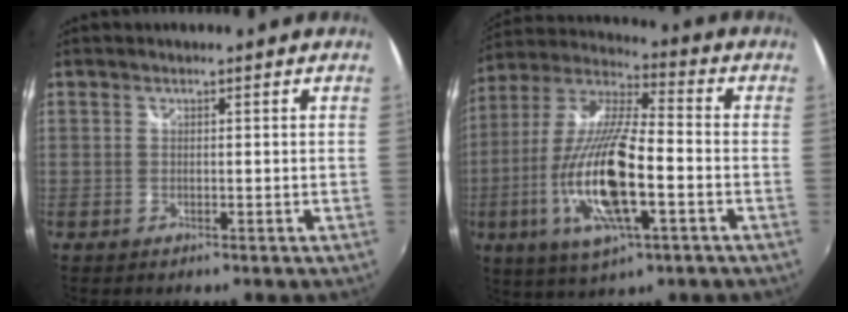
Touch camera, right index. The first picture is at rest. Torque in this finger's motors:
{"motor_torque": [2.14, 0.00, 1.05, 0.21]}